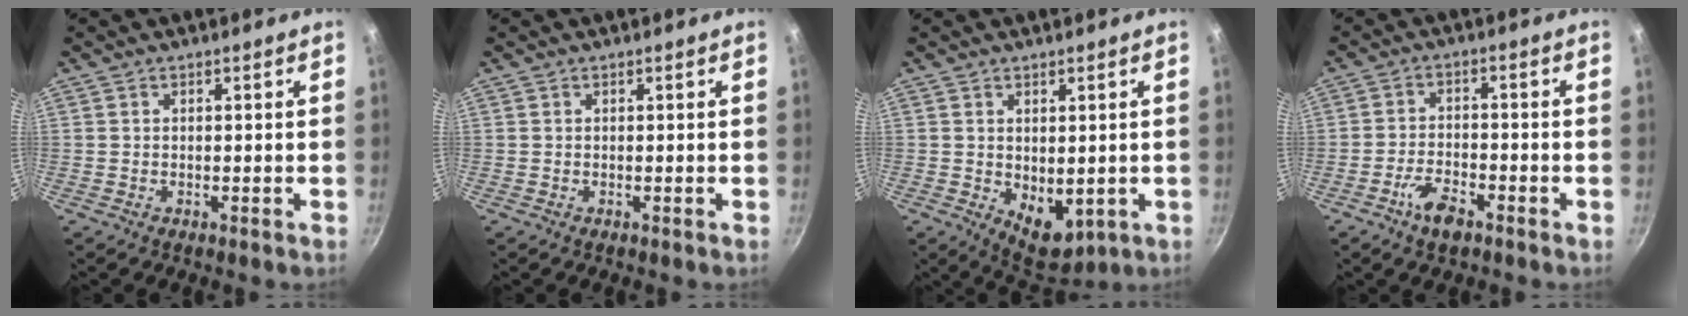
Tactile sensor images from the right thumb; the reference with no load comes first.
{"total": 0.0}
{"total": 6.9, "force": [-0.2, 4.4, 5.4], "torque": [-0.055, -0.016, 0.015]}
{"total": 5.9, "force": [-3.5, 2.5, 4.0], "torque": [-0.071, 0.024, -0.066]}